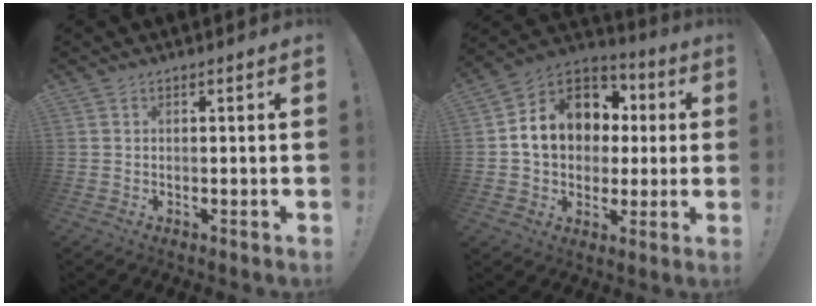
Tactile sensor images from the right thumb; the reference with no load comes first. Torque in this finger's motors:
{"motor_torque": [2.18, 2.28, 0.55, -0.14, 0.13]}